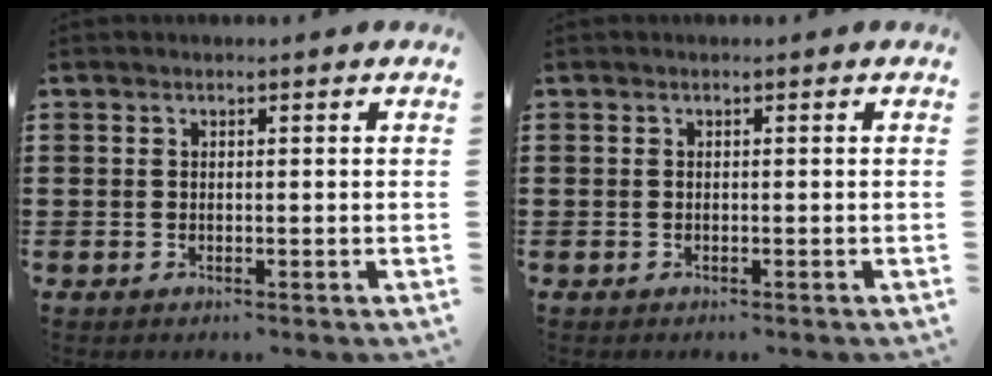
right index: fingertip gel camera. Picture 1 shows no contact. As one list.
[{"total": 0.0}]